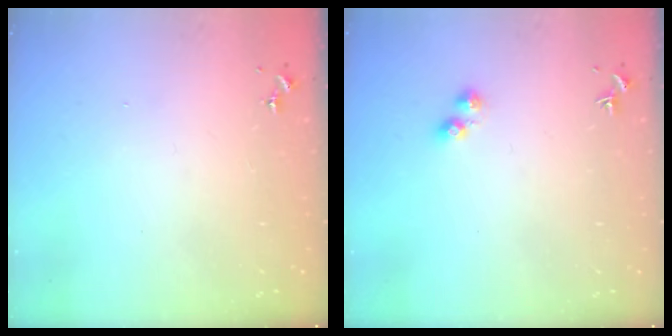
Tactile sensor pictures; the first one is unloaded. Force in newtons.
{"total": 2.5, "press": 2.4, "slide": 0.6}